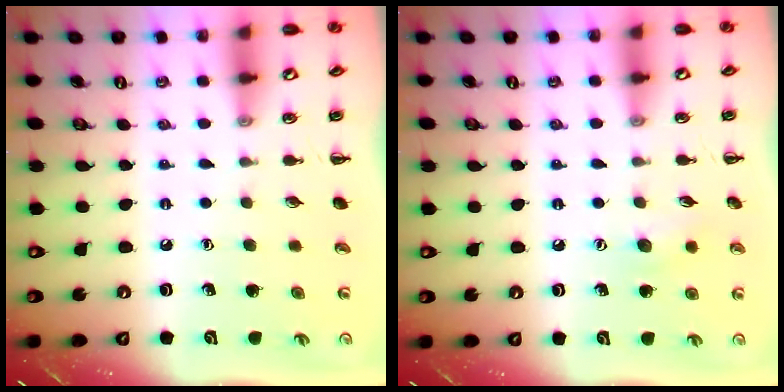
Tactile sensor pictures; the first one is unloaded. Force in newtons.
{"total": 5.5, "press": 5.3, "slide": 1.4}